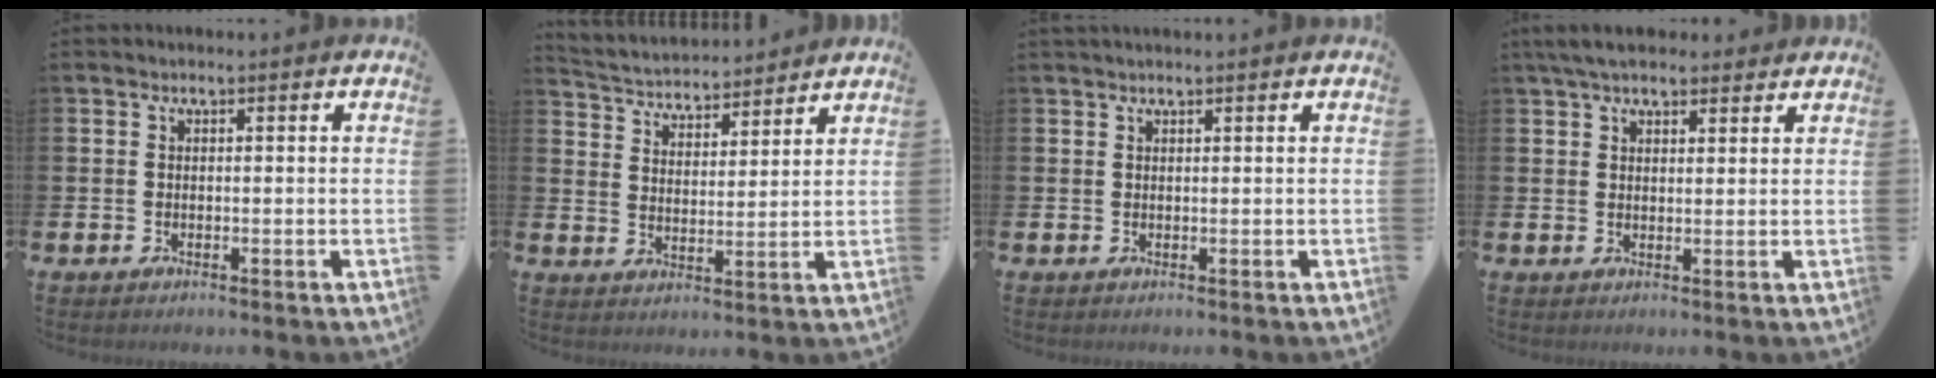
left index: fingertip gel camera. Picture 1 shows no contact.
{"total": 4.1, "force": [4.0, 0.8, -0.1], "torque": [-0.024, -0.035, 0.066]}
{"total": 0.7, "force": [0.6, -0.1, 0.2], "torque": [-0.003, -0.001, 0.012]}
{"total": 4.6, "force": [4.0, 1.5, 1.6], "torque": [-0.040, -0.007, 0.076]}